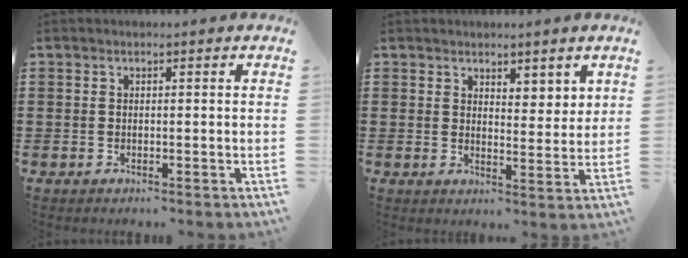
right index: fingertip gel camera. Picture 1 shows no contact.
{"total": 3.1, "force": [2.8, 1.4, 0.3], "torque": [-0.007, -0.002, 0.051]}